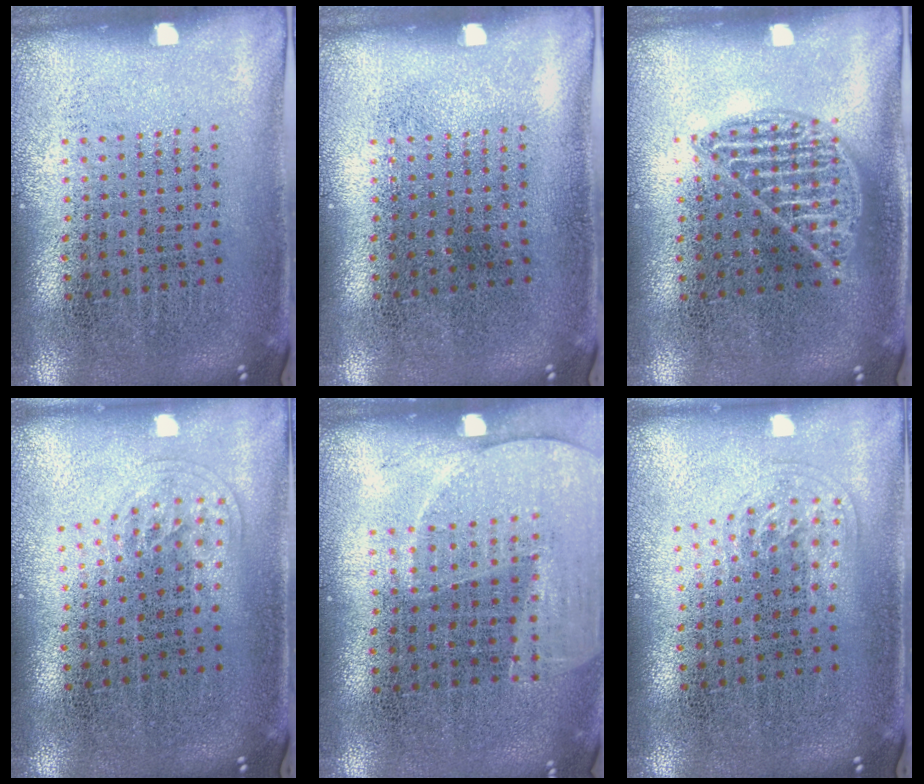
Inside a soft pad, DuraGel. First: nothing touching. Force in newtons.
{"total": 0.0}
{"total": 1.0, "press": 1.0, "slide": 0.1}
{"total": 1.0, "press": 0.6, "slide": 0.8}
{"total": 1.5, "press": 1.4, "slide": 0.3}
{"total": 0.9, "press": 0.6, "slide": 0.7}